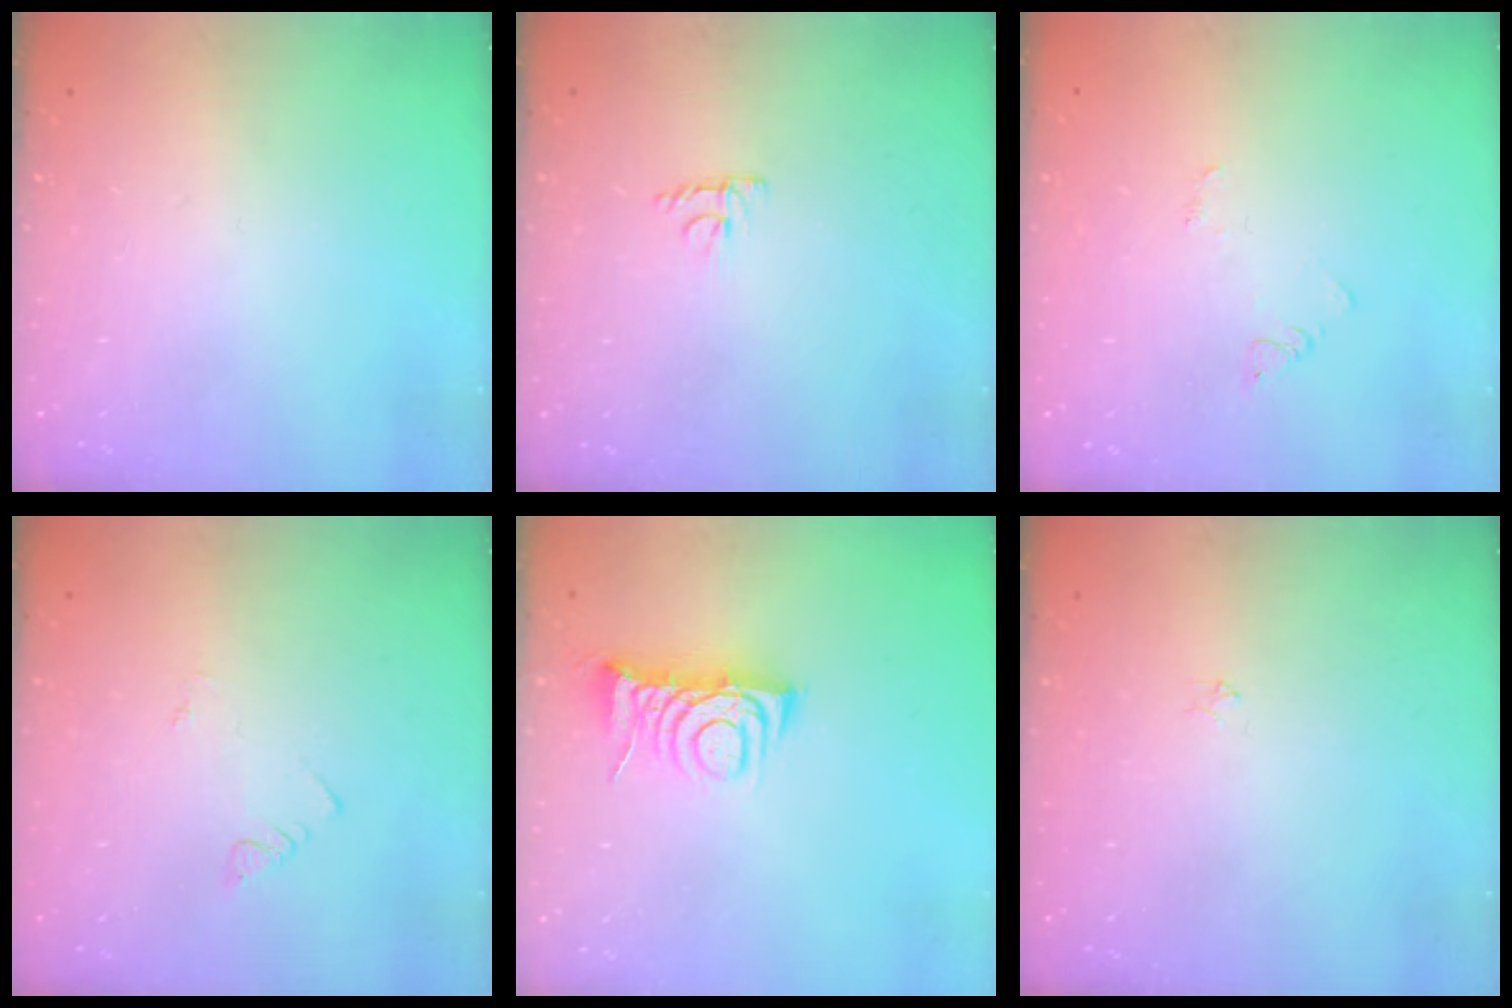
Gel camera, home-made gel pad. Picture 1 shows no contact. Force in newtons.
{"total": 4.1, "press": 4.0, "slide": 0.7}
{"total": 2.9, "press": 2.9, "slide": 0.3}
{"total": 1.1, "press": 1.1, "slide": 0.3}
{"total": 7.1, "press": 7.1, "slide": 0.9}
{"total": 2.2, "press": 2.2, "slide": 0.3}